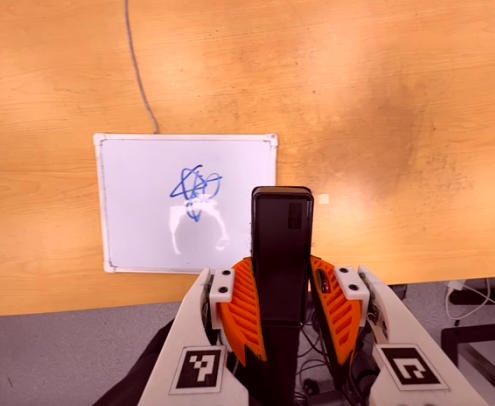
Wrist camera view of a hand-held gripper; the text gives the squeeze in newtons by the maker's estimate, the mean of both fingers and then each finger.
{"total": 5.9, "left": 3.7, "right": 8.1}